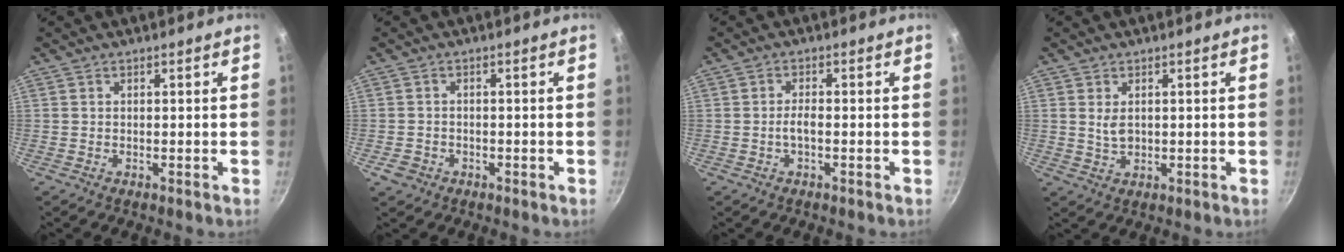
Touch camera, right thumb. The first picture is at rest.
{"total": 2.8, "force": [-1.2, 2.3, 1.0], "torque": [-0.017, 0.013, -0.015]}
{"total": 2.2, "force": [-0.6, 0.8, 2.0], "torque": [-0.040, 0.011, -0.014]}
{"total": 3.1, "force": [0.7, 1.9, 2.3], "torque": [-0.037, -0.005, 0.017]}